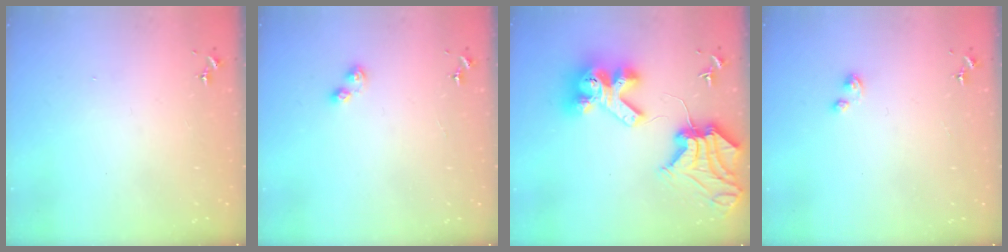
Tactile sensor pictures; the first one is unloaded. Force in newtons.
{"total": 4.5, "press": 4.5, "slide": 0.5}
{"total": 17.7, "press": 17.6, "slide": 2.3}
{"total": 2.6, "press": 2.6, "slide": 0.2}